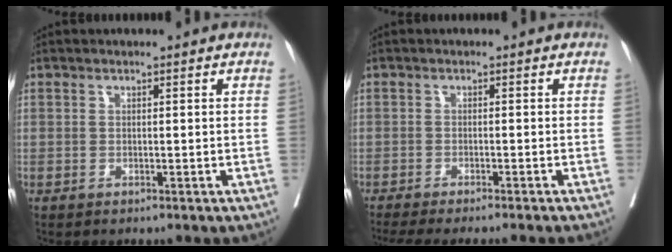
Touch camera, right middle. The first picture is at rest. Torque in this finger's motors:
{"motor_torque": [0.43, -0.50, 0.13, 0.07]}